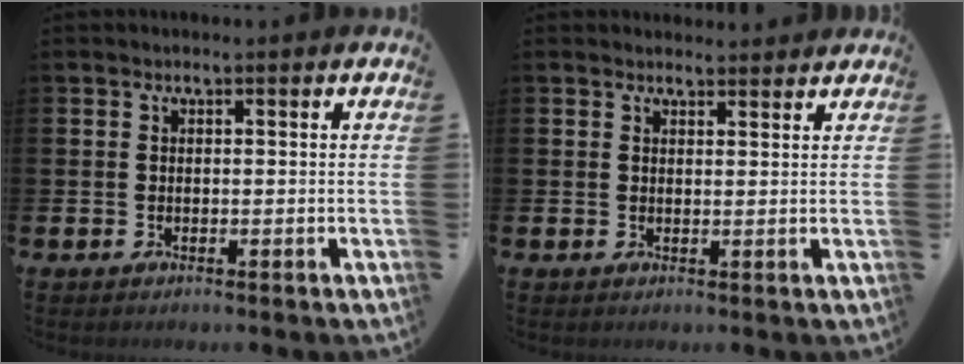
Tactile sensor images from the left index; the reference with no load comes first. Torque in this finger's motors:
{"motor_torque": [0.58, -0.81, -0.04, 0.00]}